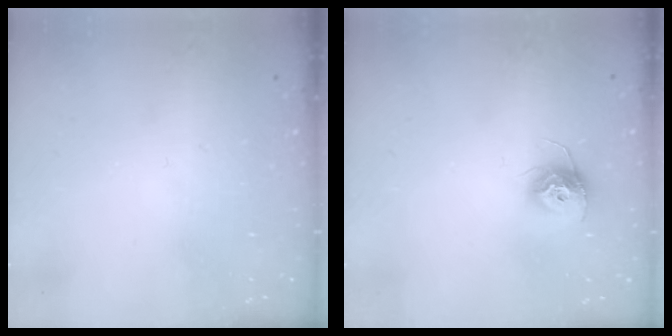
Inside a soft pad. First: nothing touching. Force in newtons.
{"total": 10.3, "press": 10.3, "slide": 0.4}